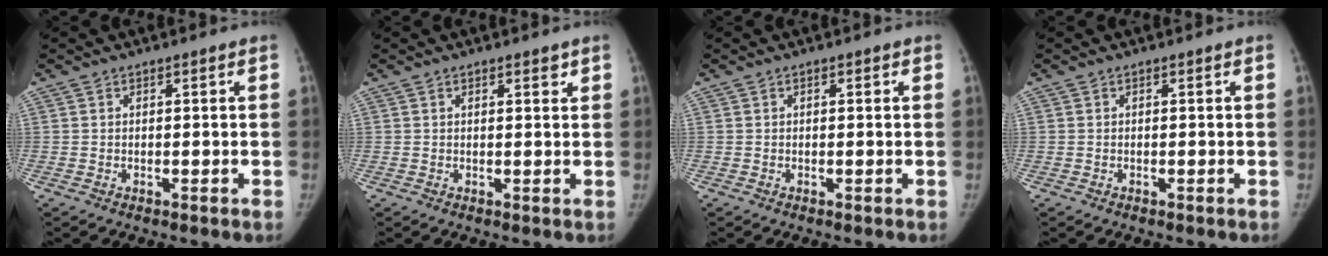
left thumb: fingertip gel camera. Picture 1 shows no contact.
{"total": 1.6, "force": [1.1, 0.6, 1.0], "torque": [-0.007, -0.005, 0.015]}
{"total": 0.6, "force": [0.3, 0.3, 0.5], "torque": [-0.006, 0.000, 0.003]}
{"total": 0.0}